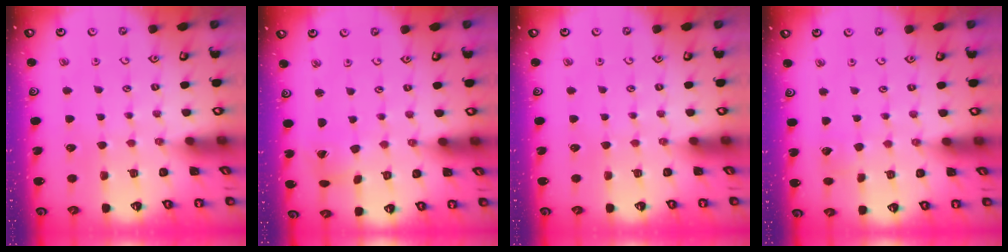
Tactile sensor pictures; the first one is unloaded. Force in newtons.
{"total": 1.9, "press": 1.9, "slide": 0.2}
{"total": 0.0}
{"total": 2.7, "press": 2.7, "slide": 0.2}